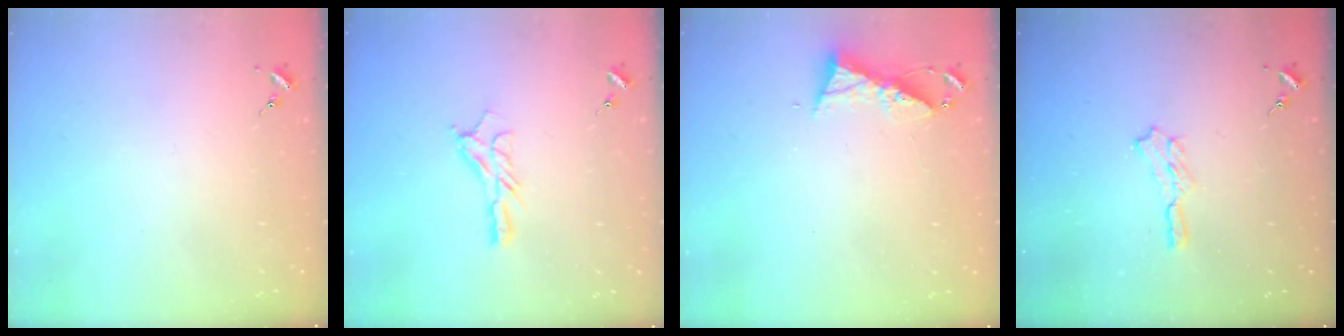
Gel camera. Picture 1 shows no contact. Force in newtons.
{"total": 9.5, "press": 9.5, "slide": 0.4}
{"total": 7.4, "press": 7.4, "slide": 0.4}
{"total": 5.0, "press": 5.0, "slide": 0.8}